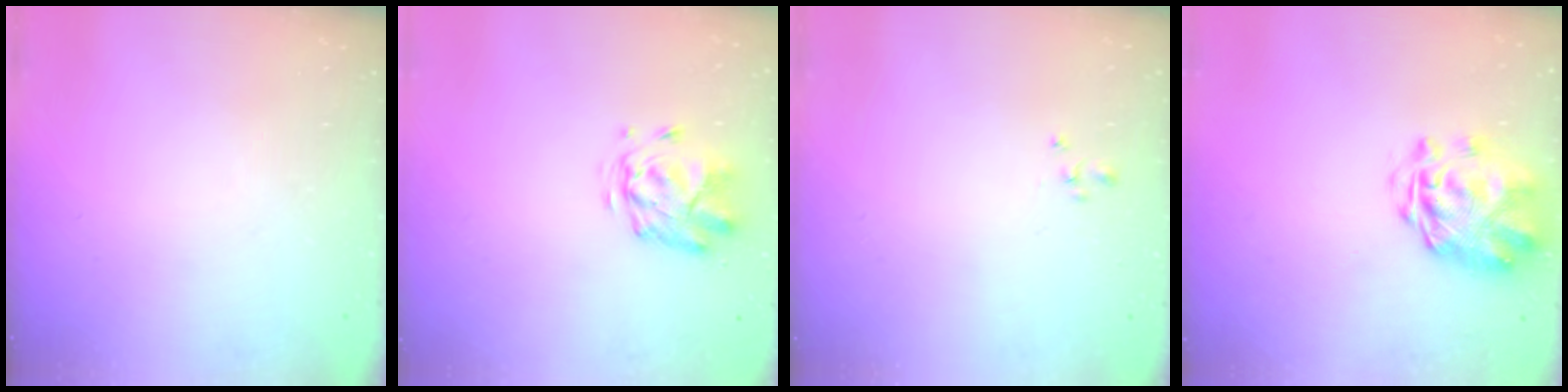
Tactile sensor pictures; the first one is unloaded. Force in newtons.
{"total": 2.8, "press": 2.5, "slide": 1.4}
{"total": 2.4, "press": 2.3, "slide": 0.6}
{"total": 3.1, "press": 2.8, "slide": 1.5}